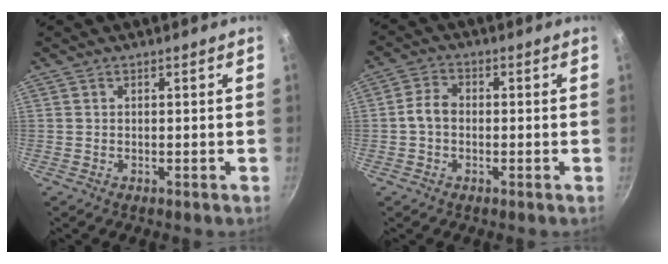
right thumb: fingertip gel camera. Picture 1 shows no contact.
{"total": 4.0, "force": [-0.6, 3.0, 2.6], "torque": [-0.045, 0.019, -0.019]}